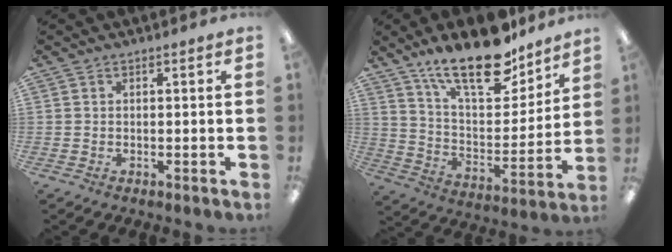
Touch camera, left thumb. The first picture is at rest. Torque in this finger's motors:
{"motor_torque": [1.04, 0.25, 1.44, -1.33, 0.15]}